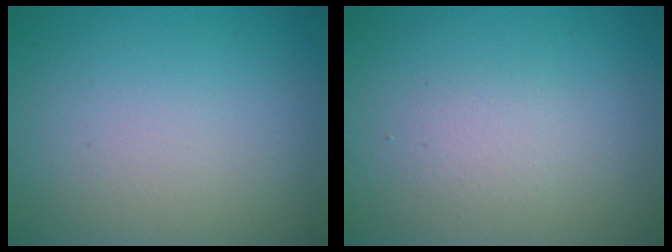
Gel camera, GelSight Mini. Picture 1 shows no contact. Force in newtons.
{"total": 1.4, "press": 1.4, "slide": 0.0}